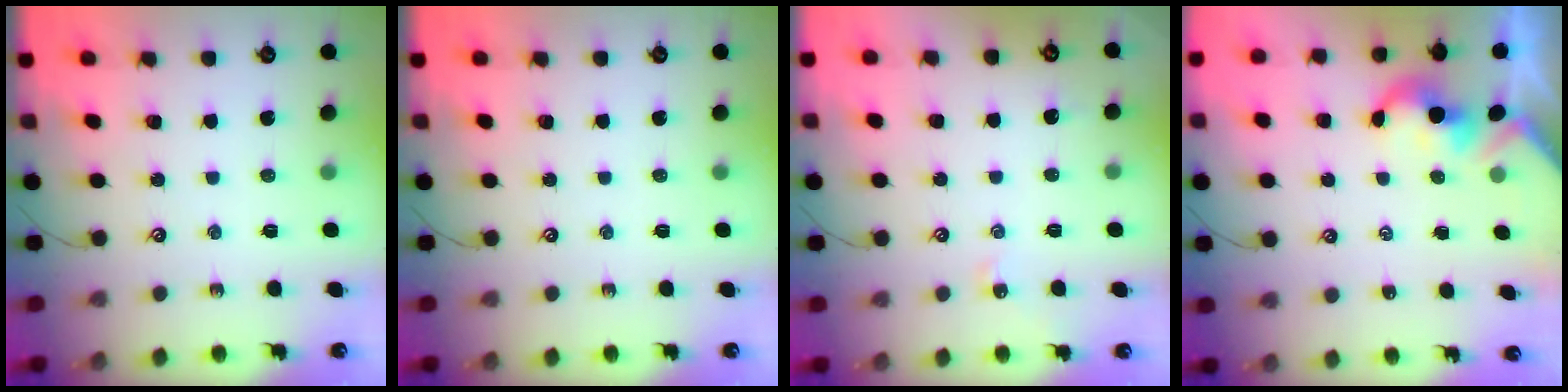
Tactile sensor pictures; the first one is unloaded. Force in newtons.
{"total": 0.0}
{"total": 1.3, "press": 1.2, "slide": 0.4}
{"total": 1.9, "press": 1.9, "slide": 0.2}